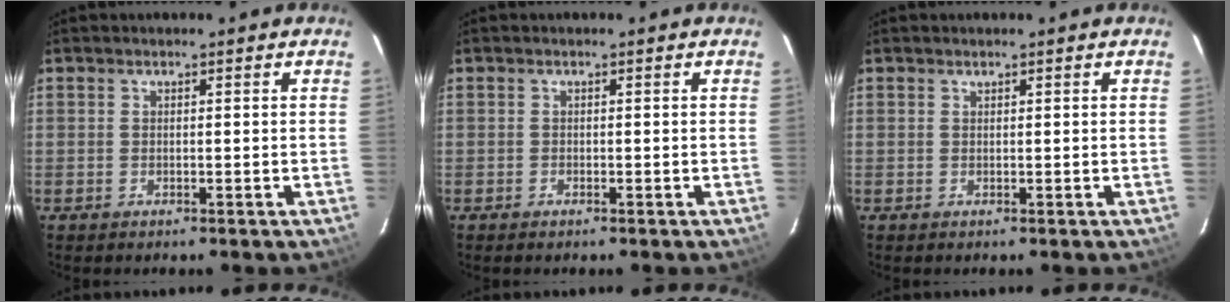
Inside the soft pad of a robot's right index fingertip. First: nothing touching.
{"total": 0.0}
{"total": 0.0}